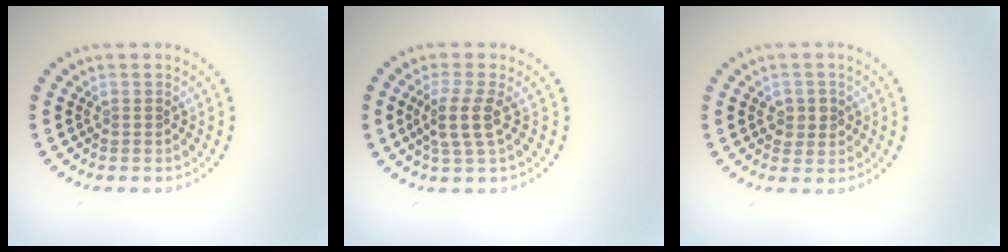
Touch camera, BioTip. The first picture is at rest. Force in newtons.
{"total": 2.9, "press": 2.4, "slide": 1.7}
{"total": 1.8, "press": 1.8, "slide": 0.2}